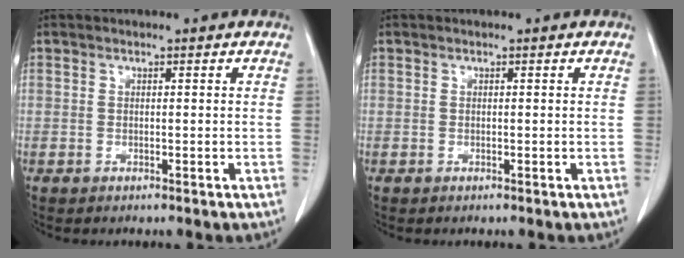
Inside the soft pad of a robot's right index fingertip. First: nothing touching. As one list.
[{"total": 0.0}]